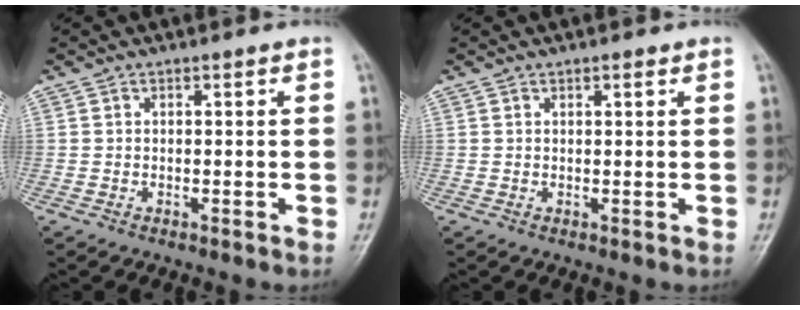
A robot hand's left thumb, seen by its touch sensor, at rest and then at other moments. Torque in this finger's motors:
{"motor_torque": [-0.49, -0.21, -0.30, 0.24, -0.03]}